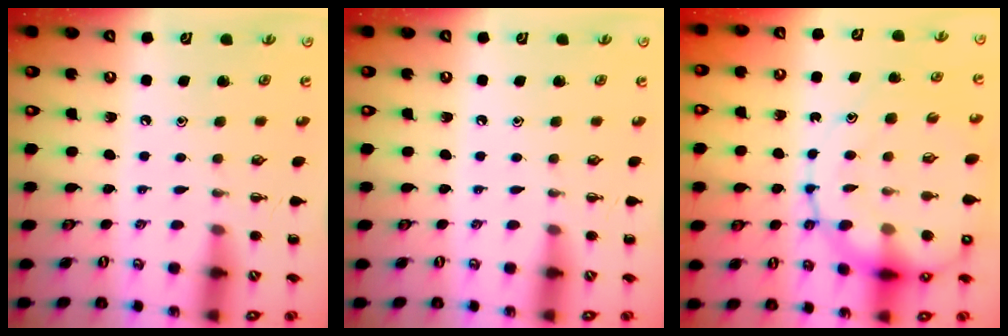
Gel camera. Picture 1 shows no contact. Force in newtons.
{"total": 0.0}
{"total": 20.6, "press": 20.3, "slide": 3.6}